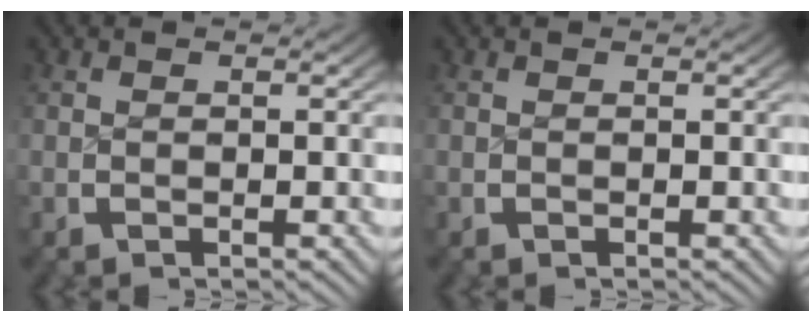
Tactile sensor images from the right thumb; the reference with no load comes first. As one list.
[{"total": 0.0}]